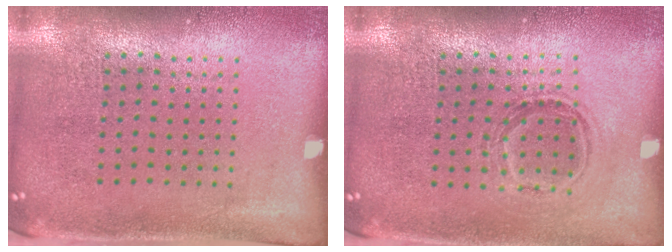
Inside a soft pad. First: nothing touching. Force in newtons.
{"total": 1.1, "press": 0.9, "slide": 0.6}